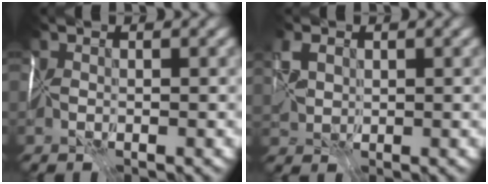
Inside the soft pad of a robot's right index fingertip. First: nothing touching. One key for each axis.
{"total": 2.3, "fx": 1.1, "fy": 1.4, "fz": 1.5, "tx": -0.036, "ty": 0.004, "tz": 0.022}